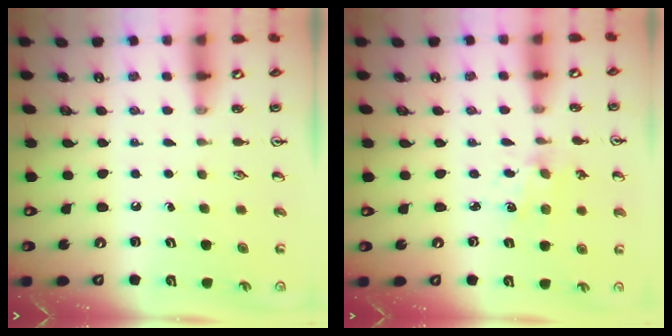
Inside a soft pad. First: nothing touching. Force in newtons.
{"total": 2.3, "press": 2.3, "slide": 0.4}